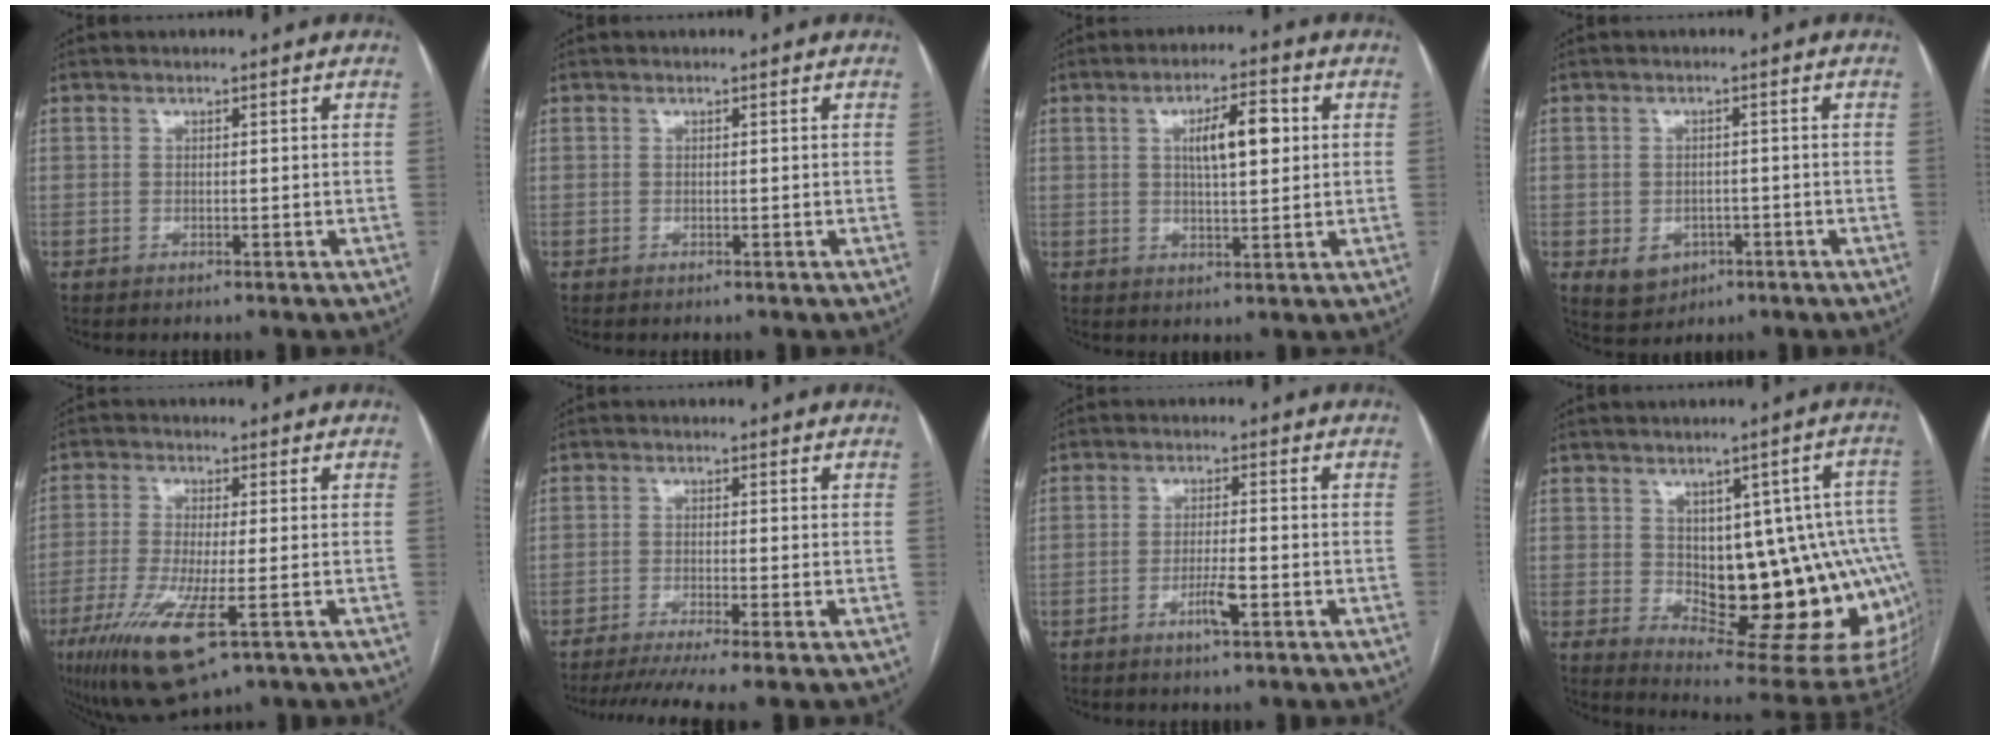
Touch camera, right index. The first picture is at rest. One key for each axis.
{"total": 0.0}
{"total": 7.1, "fx": 1.7, "fy": 1.9, "fz": 6.6, "tx": -0.110, "ty": 0.013, "tz": 0.031}
{"total": 4.6, "fx": -1.7, "fy": 3.8, "fz": 2.0, "tx": -0.031, "ty": 0.001, "tz": -0.011}
{"total": 11.3, "fx": -5.1, "fy": 1.9, "fz": 10.0, "tx": -0.199, "ty": -0.035, "tz": -0.086}
{"total": 7.6, "fx": -5.9, "fy": -0.7, "fz": 4.8, "tx": -0.071, "ty": -0.013, "tz": -0.091}
{"total": 3.8, "fx": -1.7, "fy": 0.3, "fz": 3.3, "tx": -0.062, "ty": -0.003, "tz": -0.031}
{"total": 20.9, "fx": -1.2, "fy": 7.3, "fz": 19.5, "tx": -0.176, "ty": 0.016, "tz": 0.012}